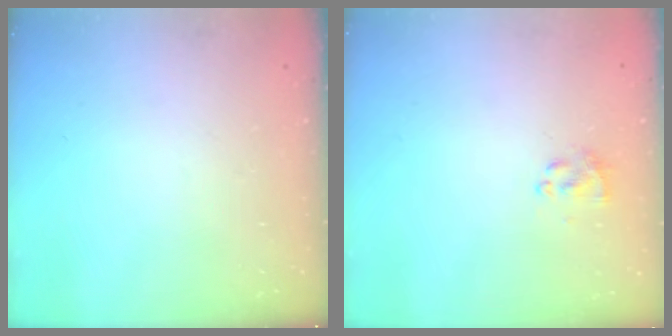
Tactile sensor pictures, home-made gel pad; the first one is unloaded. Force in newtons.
{"total": 1.4, "press": 1.3, "slide": 0.6}